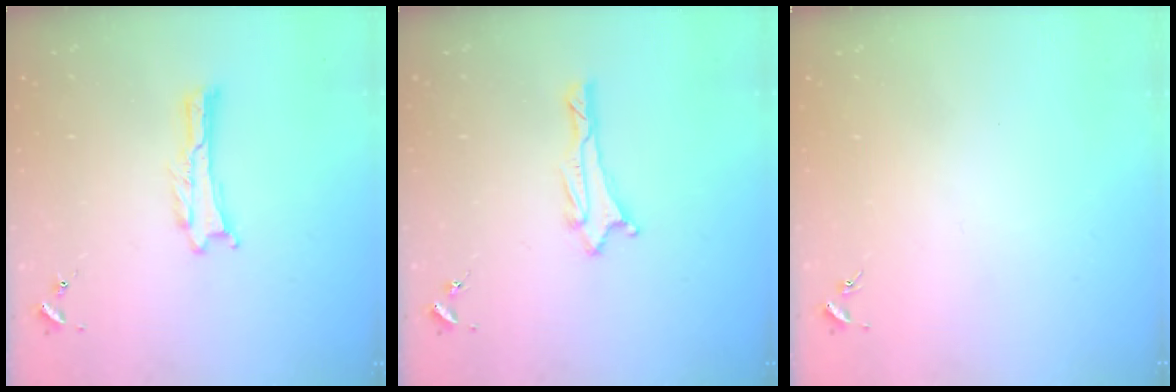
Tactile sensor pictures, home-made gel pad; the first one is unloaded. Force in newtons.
{"total": 1.3, "press": 1.3, "slide": 0.1}
{"total": 0.0}